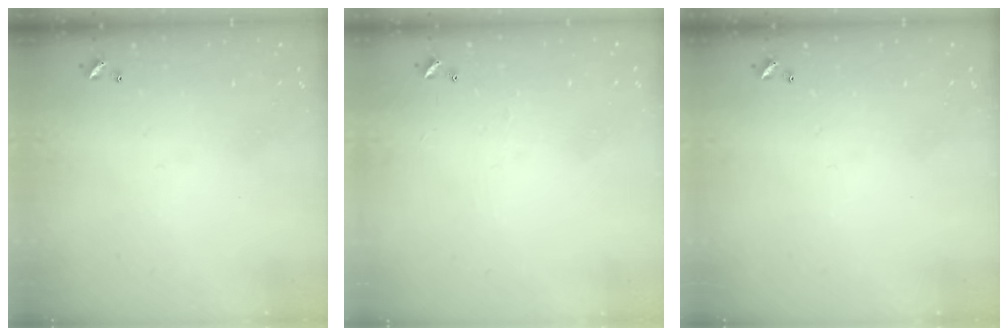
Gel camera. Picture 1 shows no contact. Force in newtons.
{"total": 2.6, "press": 2.6, "slide": 0.4}
{"total": 0.0}